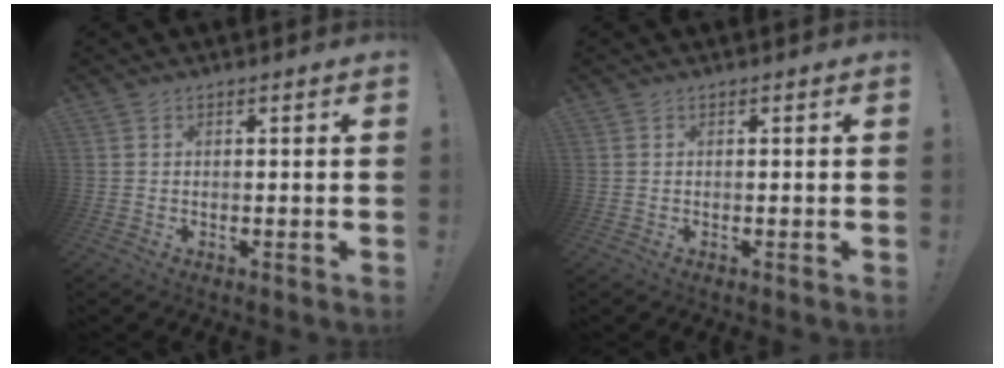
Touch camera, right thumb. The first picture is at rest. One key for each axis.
{"total": 0.0}